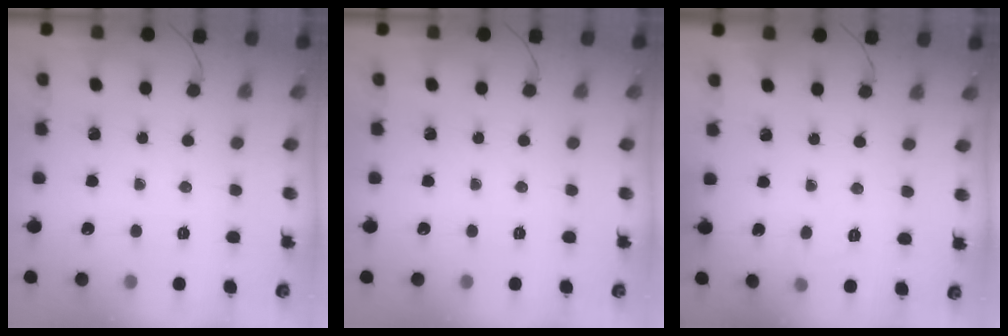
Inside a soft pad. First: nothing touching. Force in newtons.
{"total": 0.0}
{"total": 4.9, "press": 4.7, "slide": 1.2}